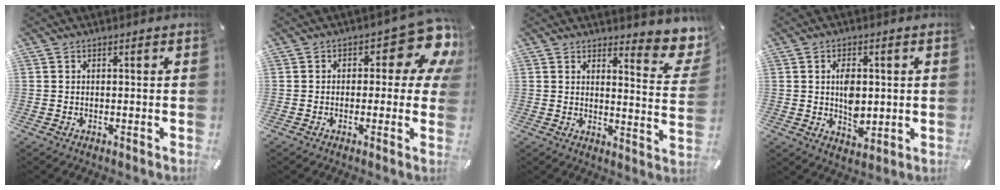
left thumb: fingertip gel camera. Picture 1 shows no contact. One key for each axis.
{"total": 12.5, "fx": 5.1, "fy": 6.2, "fz": 9.6, "tx": -0.119, "ty": -0.037, "tz": 0.088}
{"total": 8.7, "fx": 6.7, "fy": 3.5, "fz": 4.3, "tx": -0.040, "ty": -0.060, "tz": 0.115}
{"total": 6.9, "fx": 0.5, "fy": 4.6, "fz": 5.1, "tx": -0.074, "ty": -0.003, "tz": 0.006}